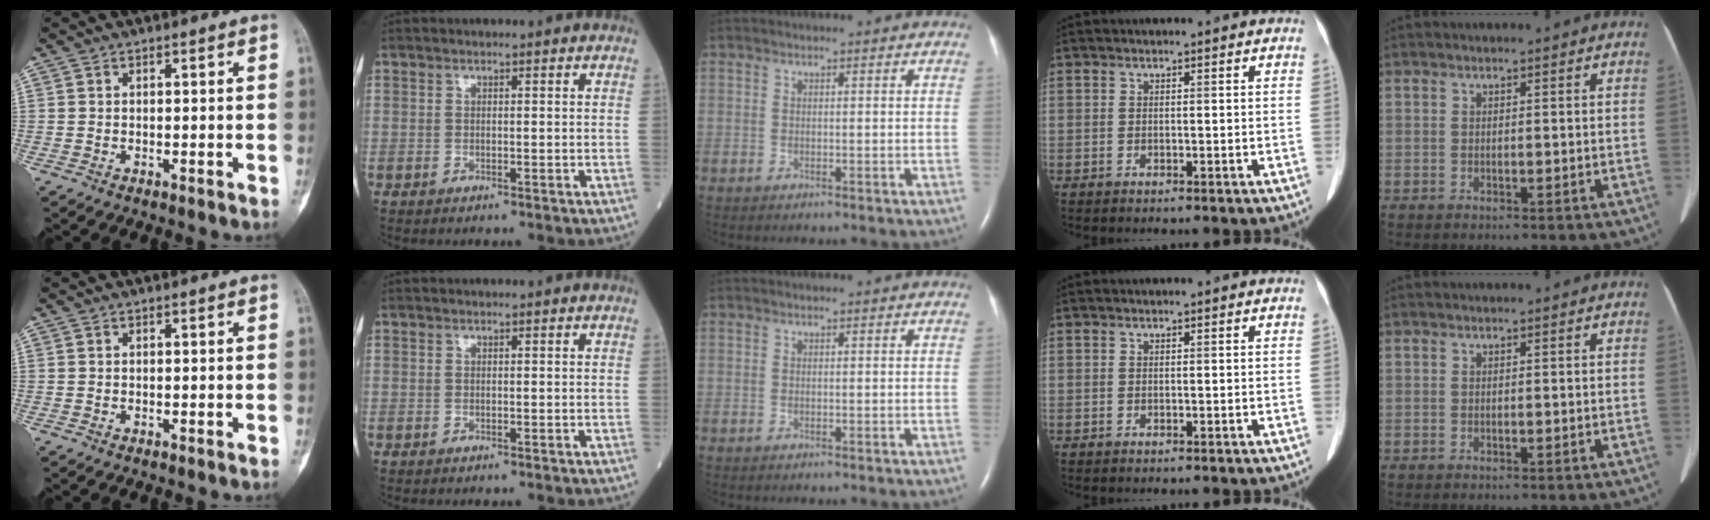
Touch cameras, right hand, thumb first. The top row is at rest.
{}